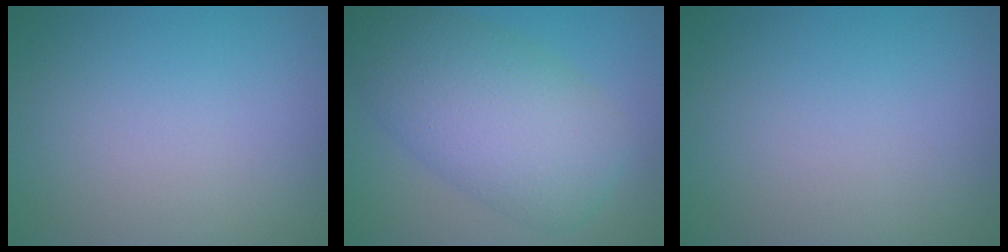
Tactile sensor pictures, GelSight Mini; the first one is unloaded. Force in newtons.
{"total": 8.5, "press": 8.5, "slide": 0.4}
{"total": 0.0}